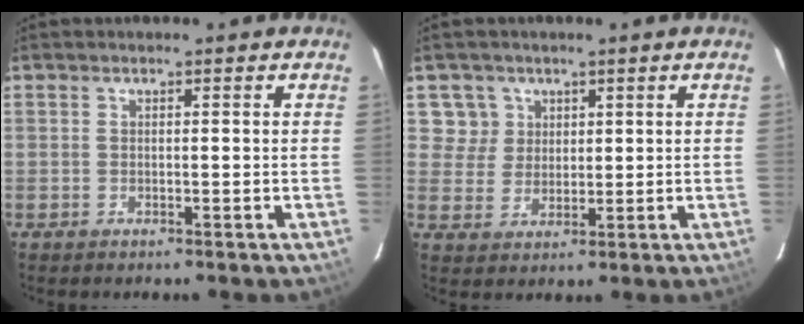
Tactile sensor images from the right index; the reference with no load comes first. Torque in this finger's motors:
{"motor_torque": [0.24, 0.20, 0.02, 0.00]}